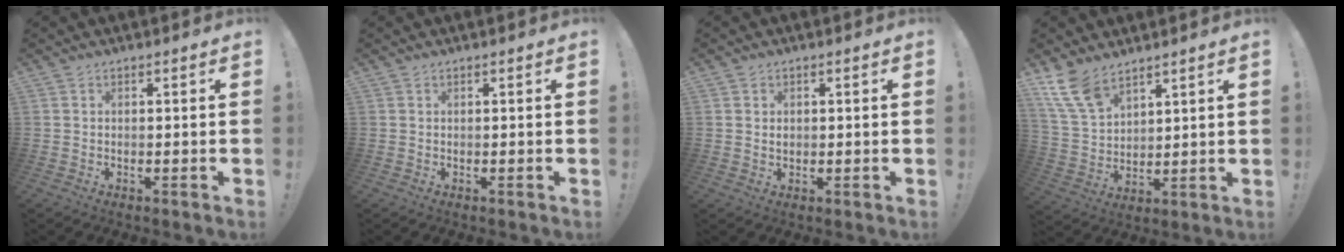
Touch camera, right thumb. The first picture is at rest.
{"total": 0.0}
{"total": 1.2, "force": [0.4, 1.1, 0.3], "torque": [0.001, 0.000, 0.005]}
{"total": 11.1, "force": [8.0, 5.5, 5.3], "torque": [-0.111, -0.041, 0.160]}